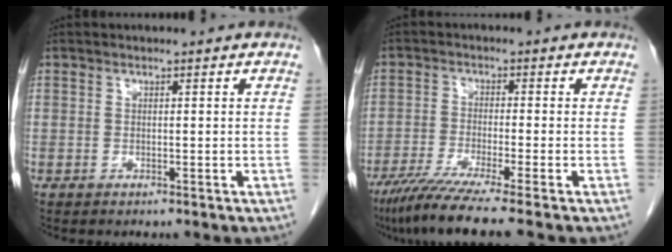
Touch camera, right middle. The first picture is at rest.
{"total": 8.8, "force": [-6.8, -1.3, 5.5], "torque": [-0.087, -0.031, -0.114]}